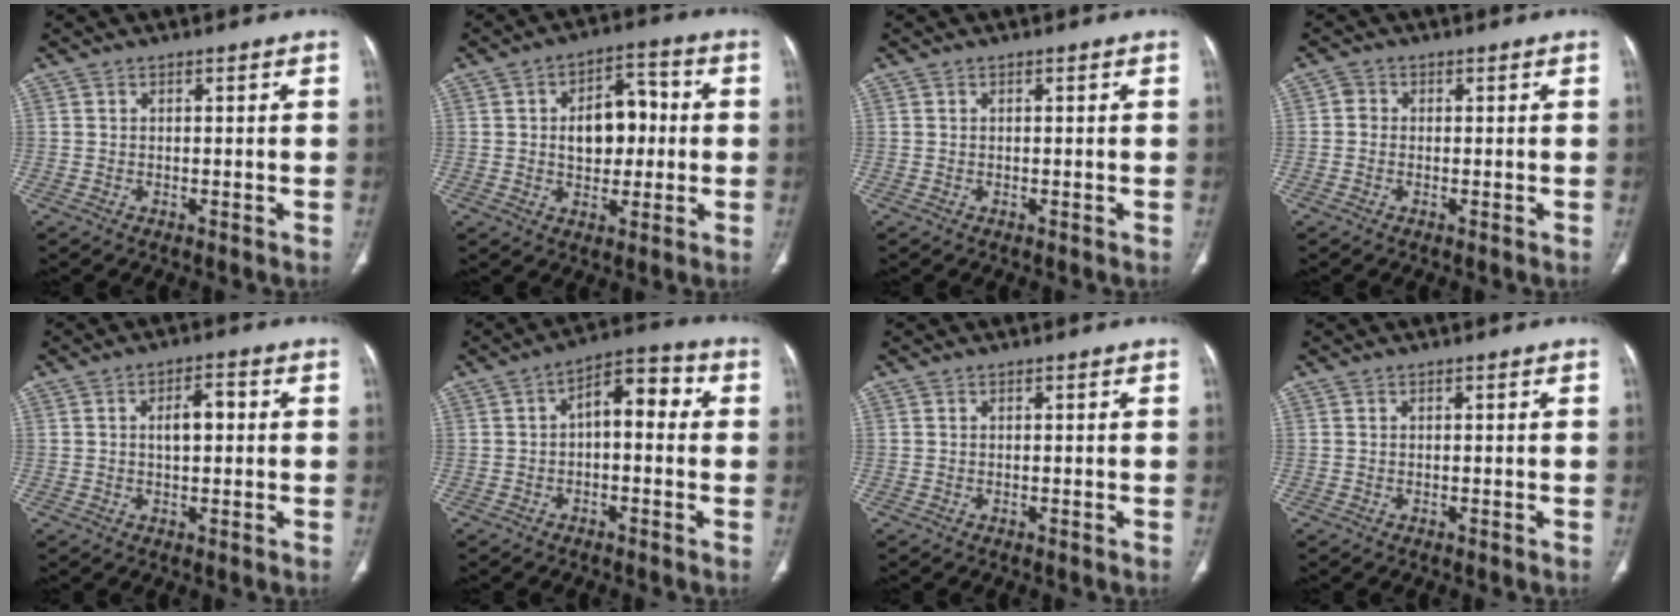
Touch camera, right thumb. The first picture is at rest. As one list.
[{"total": 10.5, "force": [0.5, 6.9, 7.9], "torque": [-0.084, 0.023, 0.005]}, {"total": 0.0}, {"total": 1.4, "force": [-0.1, 1.3, 0.6], "torque": [-0.002, 0.004, -0.006]}, {"total": 4.8, "force": [0.5, 2.4, 4.2], "torque": [-0.066, 0.011, 0.007]}, {"total": 8.5, "force": [0.8, 4.4, 7.2], "torque": [-0.081, 0.034, 0.000]}, {"total": 0.0}, {"total": 0.0}]